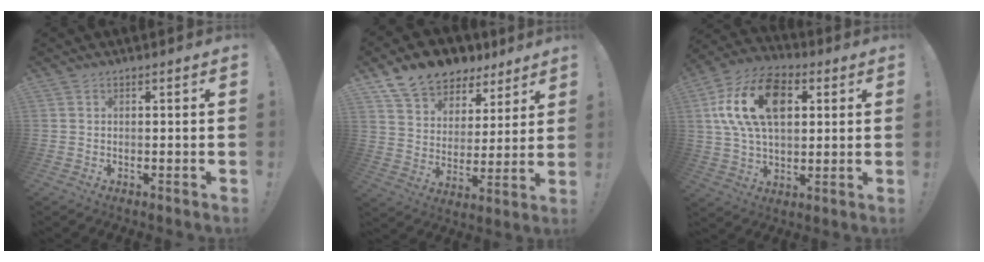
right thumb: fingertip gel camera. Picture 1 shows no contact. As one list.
[{"total": 11.9, "force": [9.6, 6.4, 2.8], "torque": [-0.045, -0.079, 0.179]}, {"total": 19.8, "force": [5.9, 12.6, 14.1], "torque": [-0.244, -0.005, 0.104]}]